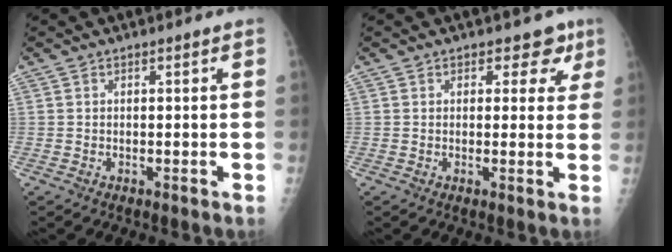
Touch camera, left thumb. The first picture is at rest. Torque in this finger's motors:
{"motor_torque": [-0.46, -0.15, -0.16, 0.08, -0.01]}